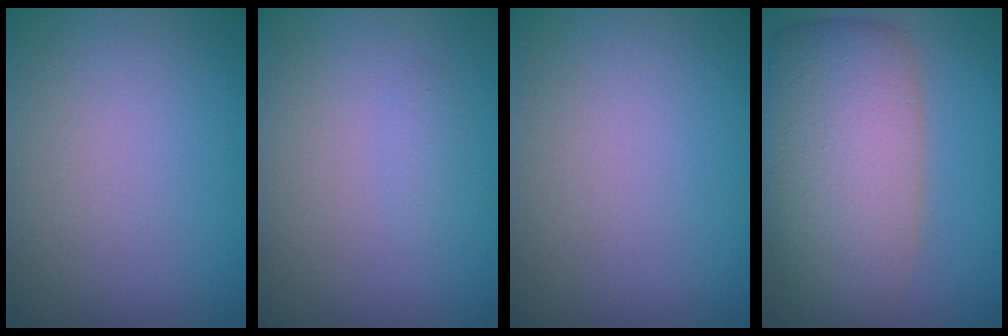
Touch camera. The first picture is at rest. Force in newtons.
{"total": 0.7, "press": 0.7, "slide": 0.0}
{"total": 0.0}
{"total": 9.2, "press": 9.2, "slide": 0.7}